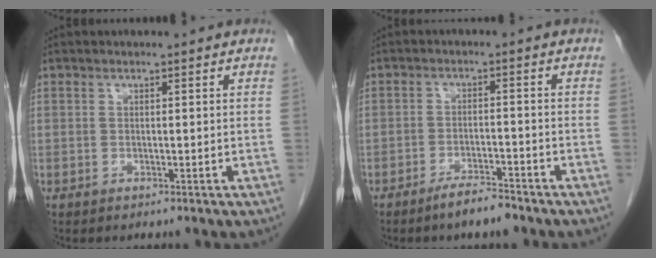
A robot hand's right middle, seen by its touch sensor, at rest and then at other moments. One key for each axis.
{"total": 4.3, "fx": -3.5, "fy": 0.6, "fz": 2.3, "tx": -0.043, "ty": -0.003, "tz": -0.061}